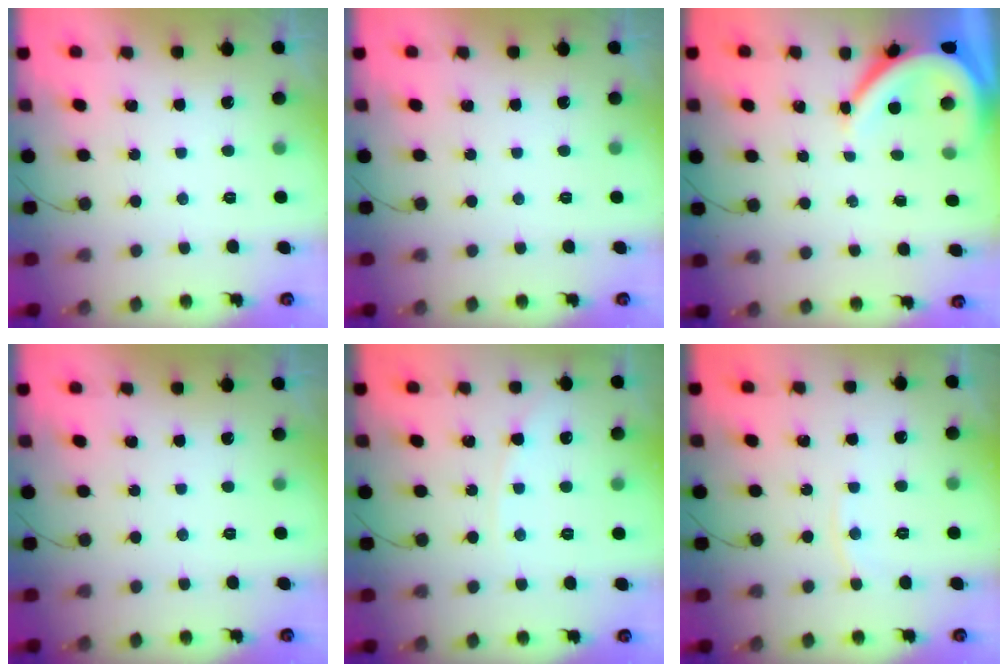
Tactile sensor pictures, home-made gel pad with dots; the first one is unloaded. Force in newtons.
{"total": 0.0}
{"total": 7.5, "press": 7.4, "slide": 0.9}
{"total": 0.0}
{"total": 4.2, "press": 4.2, "slide": 0.4}
{"total": 4.6, "press": 4.5, "slide": 0.5}